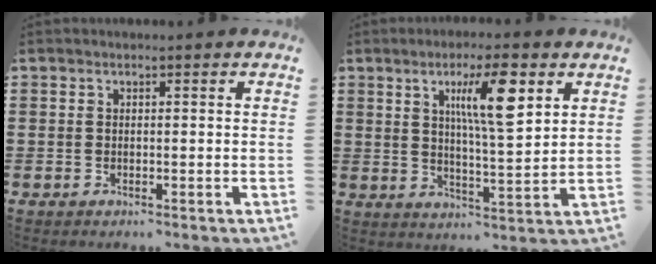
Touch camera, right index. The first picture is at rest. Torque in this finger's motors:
{"motor_torque": [0.73, -0.20, 0.71, 0.15]}